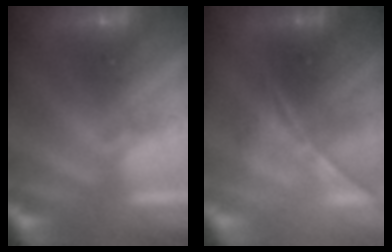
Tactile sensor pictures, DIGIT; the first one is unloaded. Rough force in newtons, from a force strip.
{"total": 1.7}